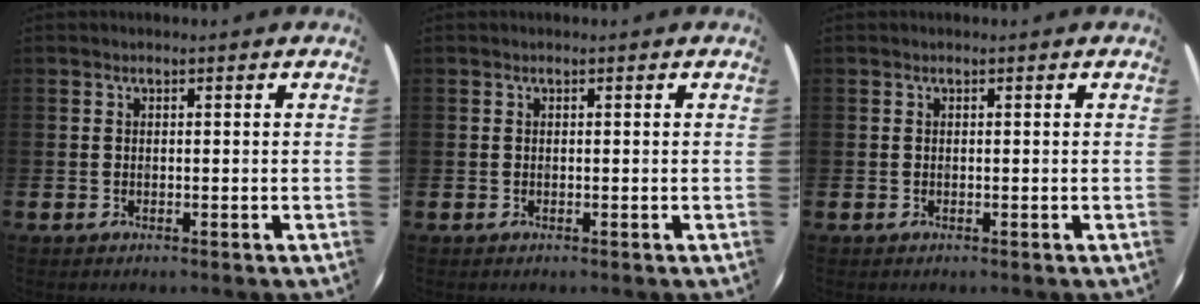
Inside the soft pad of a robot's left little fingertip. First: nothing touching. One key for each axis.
{"total": 0.0}
{"total": 0.0}